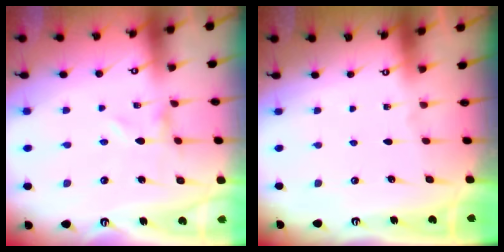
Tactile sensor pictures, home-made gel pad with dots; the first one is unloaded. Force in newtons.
{"total": 0.0}